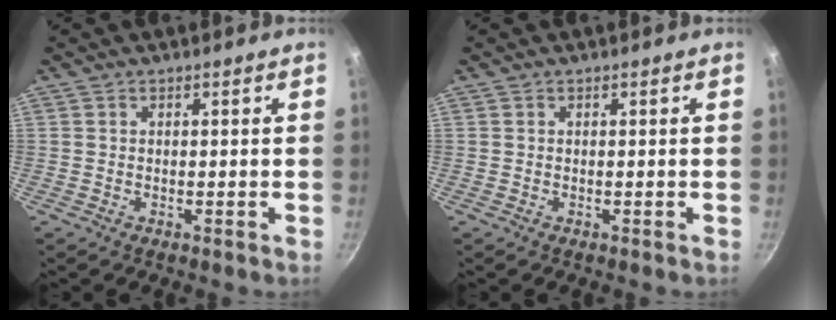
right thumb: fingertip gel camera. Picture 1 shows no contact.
{"total": 0.0}